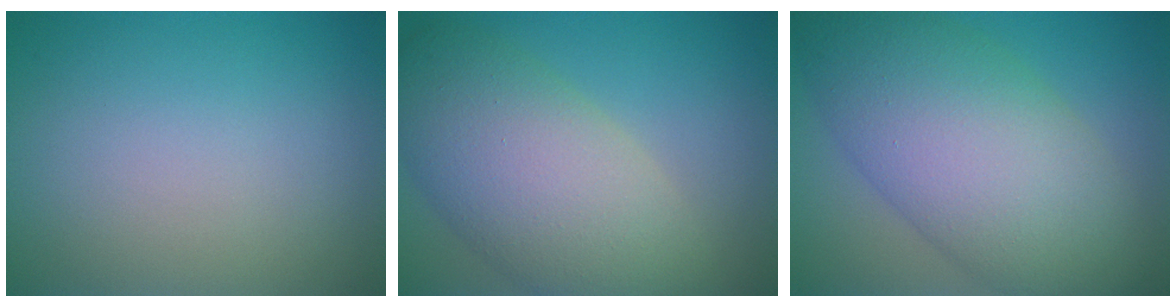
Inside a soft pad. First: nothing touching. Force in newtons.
{"total": 9.7, "press": 9.7, "slide": 0.6}
{"total": 11.4, "press": 11.4, "slide": 0.1}